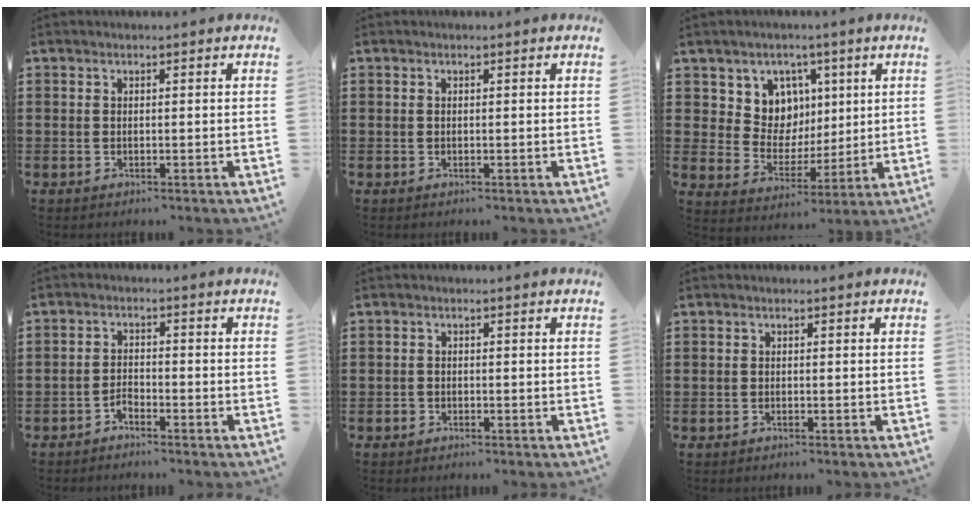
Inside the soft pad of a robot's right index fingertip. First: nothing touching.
{"total": 0.0}
{"total": 7.8, "force": [3.3, 6.9, 1.4], "torque": [-0.065, -0.013, 0.064]}
{"total": 1.9, "force": [-1.7, 0.7, 0.4], "torque": [-0.014, 0.002, -0.036]}
{"total": 0.9, "force": [-0.5, 0.7, 0.1], "torque": [-0.005, 0.003, -0.012]}
{"total": 0.0}